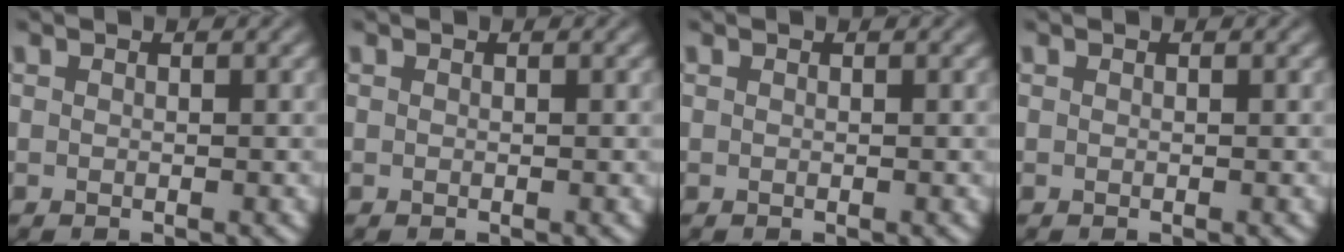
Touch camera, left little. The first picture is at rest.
{"total": 0.0}
{"total": 0.0}
{"total": 0.0}